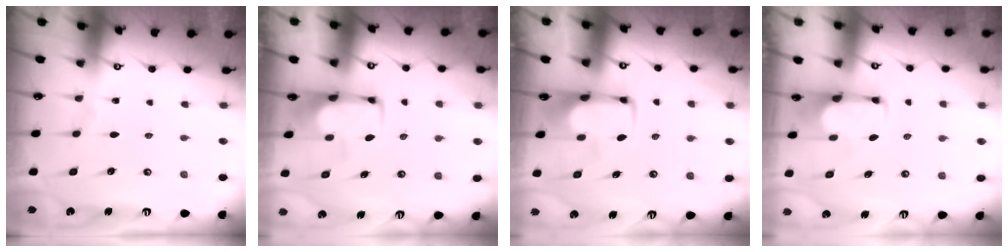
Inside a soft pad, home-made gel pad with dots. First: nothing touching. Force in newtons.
{"total": 1.7, "press": 1.7, "slide": 0.4}
{"total": 1.9, "press": 1.9, "slide": 0.4}
{"total": 1.9, "press": 1.7, "slide": 0.7}